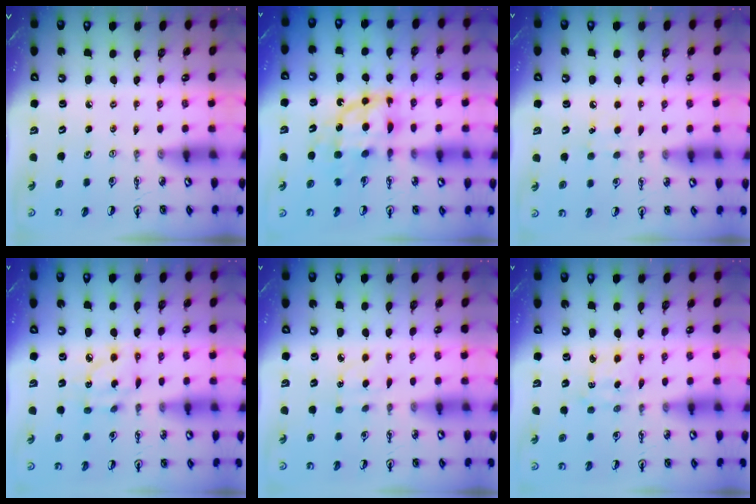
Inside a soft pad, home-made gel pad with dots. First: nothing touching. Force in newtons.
{"total": 11.3, "press": 11.3, "slide": 1.4}
{"total": 6.6, "press": 6.5, "slide": 0.7}
{"total": 7.5, "press": 7.5, "slide": 0.2}
{"total": 3.9, "press": 3.9, "slide": 0.6}
{"total": 2.4, "press": 2.4, "slide": 0.3}